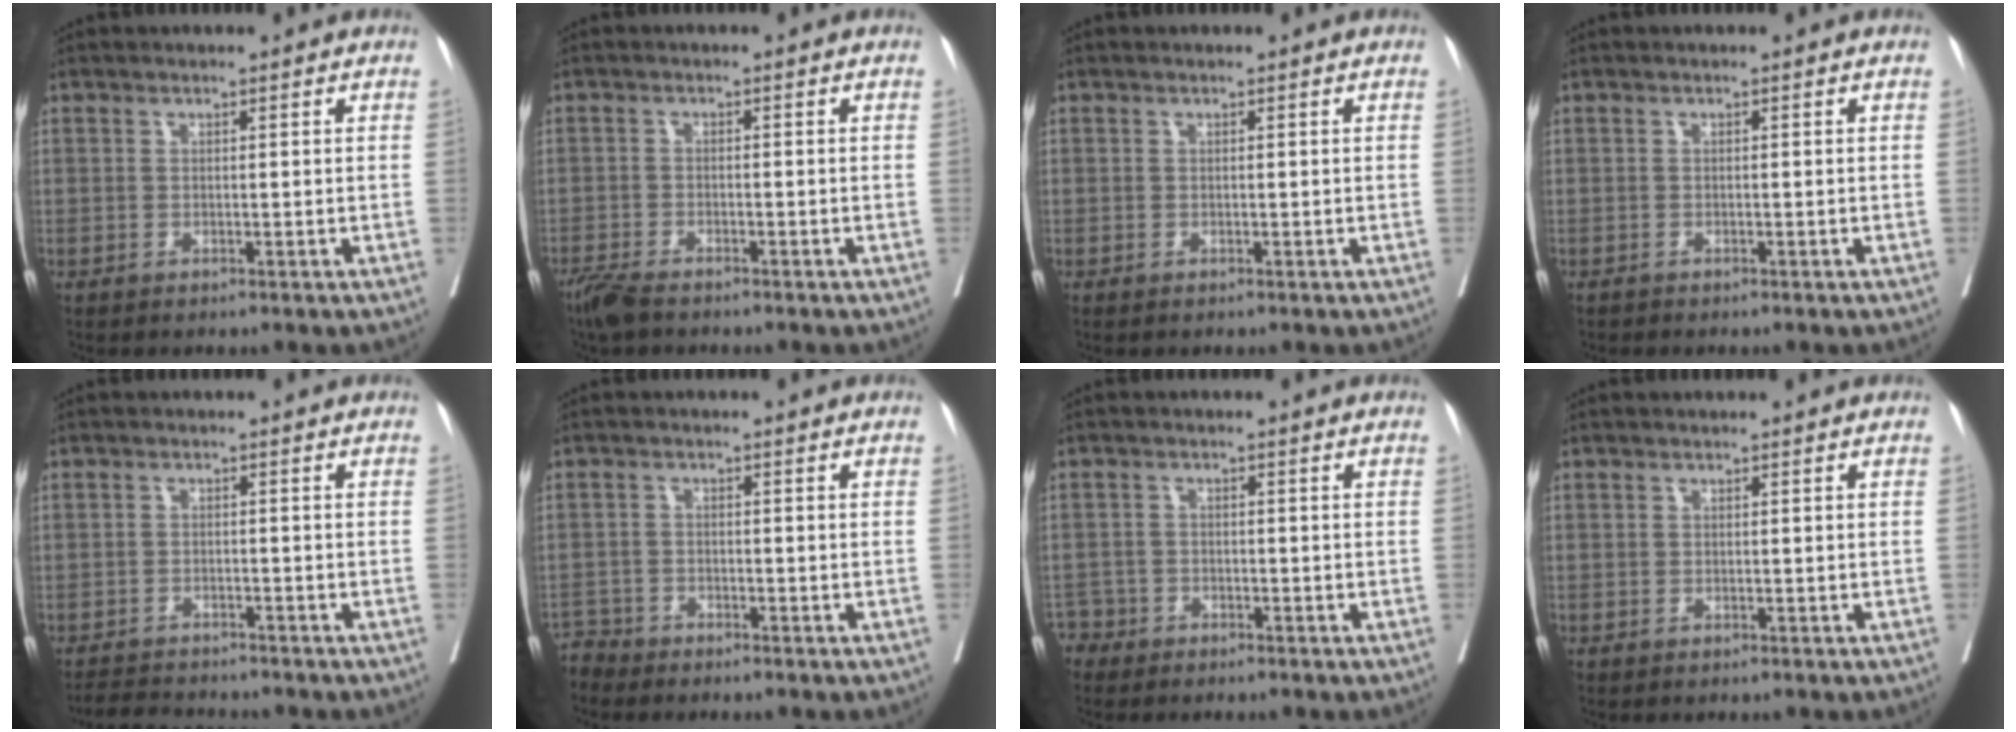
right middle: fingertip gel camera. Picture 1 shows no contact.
{"total": 3.7, "force": [-3.1, 0.8, 2.0], "torque": [-0.041, -0.009, -0.056]}
{"total": 0.0}
{"total": 0.0}
{"total": 4.5, "force": [-4.4, 1.1, 0.6], "torque": [-0.007, -0.012, -0.073]}
{"total": 2.5, "force": [-2.3, 0.3, -1.1], "torque": [0.027, -0.006, -0.049]}
{"total": 2.3, "force": [-1.8, 1.2, -0.7], "torque": [0.015, 0.007, -0.037]}
{"total": 0.0}